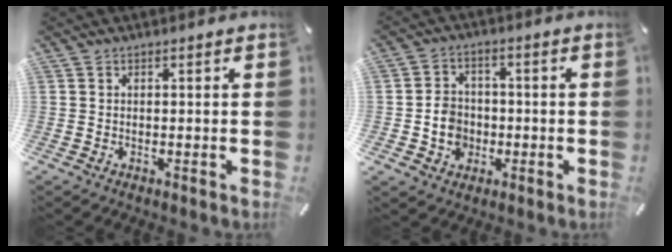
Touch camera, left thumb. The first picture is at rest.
{"total": 6.9, "force": [-1.5, 6.2, 2.6], "torque": [-0.048, 0.009, -0.028]}